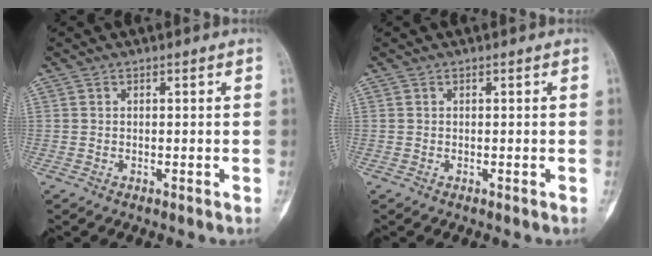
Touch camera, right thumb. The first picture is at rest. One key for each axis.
{"total": 0.0}